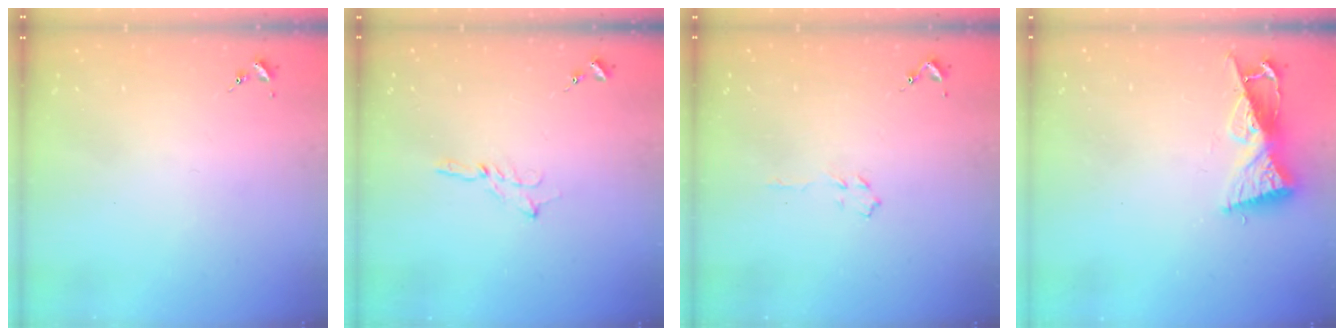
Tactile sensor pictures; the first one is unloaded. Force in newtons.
{"total": 2.0, "press": 2.0, "slide": 0.2}
{"total": 3.5, "press": 3.4, "slide": 0.5}
{"total": 8.9, "press": 8.9, "slide": 0.3}